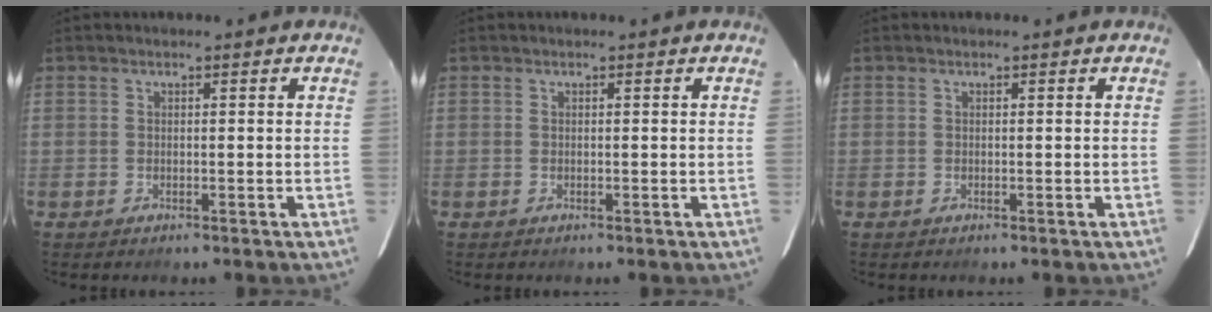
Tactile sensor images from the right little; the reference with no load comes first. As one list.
[{"total": 0.0}, {"total": 0.0}]